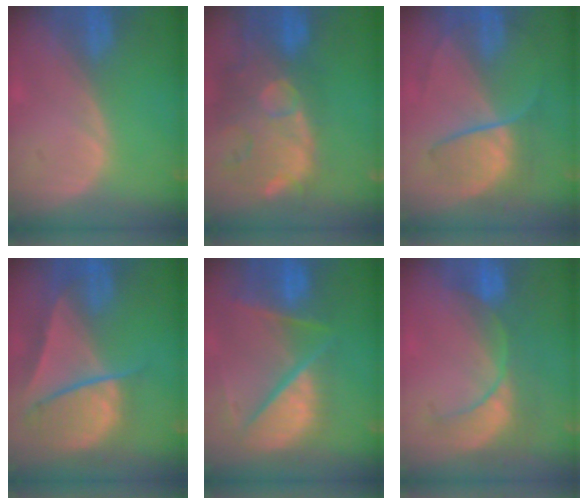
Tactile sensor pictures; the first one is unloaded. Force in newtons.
{"total": 14.4, "press": 11.8, "slide": 8.3}
{"total": 6.4, "press": 6.4, "slide": 0.8}
{"total": 9.5, "press": 8.1, "slide": 4.9}
{"total": 11.5, "press": 9.6, "slide": 6.4}
{"total": 8.4, "press": 7.8, "slide": 3.1}